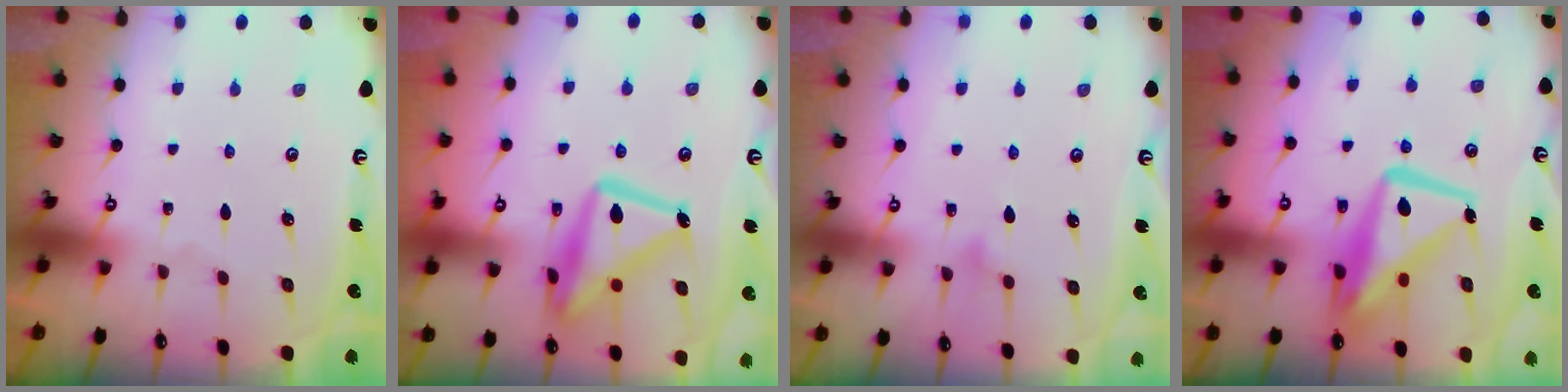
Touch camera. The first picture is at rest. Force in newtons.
{"total": 17.9, "press": 17.9, "slide": 1.2}
{"total": 7.3, "press": 7.3, "slide": 0.4}
{"total": 13.6, "press": 13.5, "slide": 1.6}